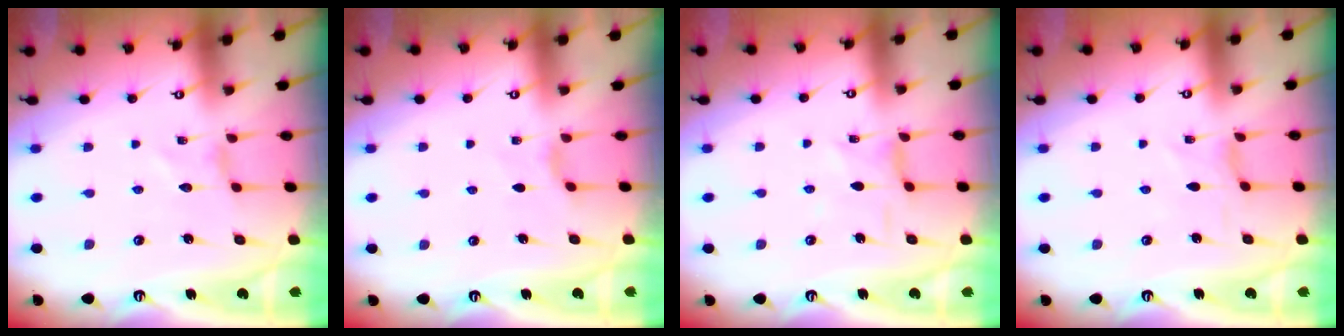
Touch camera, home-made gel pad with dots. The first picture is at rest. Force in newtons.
{"total": 2.1, "press": 2.0, "slide": 0.5}
{"total": 2.7, "press": 2.6, "slide": 0.6}
{"total": 0.0}